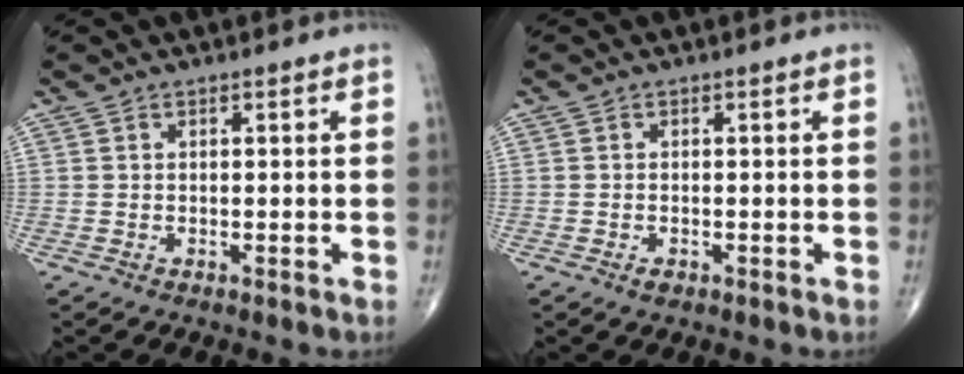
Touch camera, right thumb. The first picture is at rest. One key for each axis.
{"total": 1.1, "fx": -0.6, "fy": 0.6, "fz": 0.7, "tx": -0.010, "ty": -0.001, "tz": -0.009}